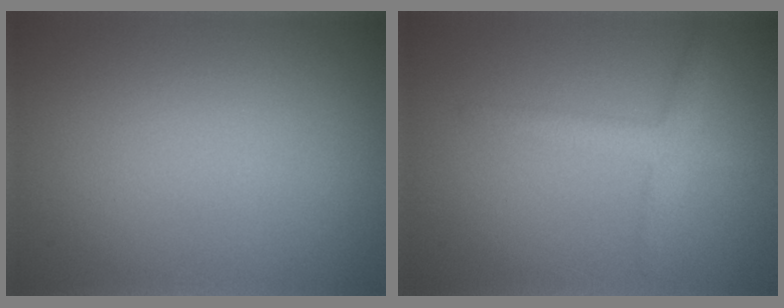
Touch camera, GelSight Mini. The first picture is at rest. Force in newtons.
{"total": 2.5, "press": 2.5, "slide": 0.1}